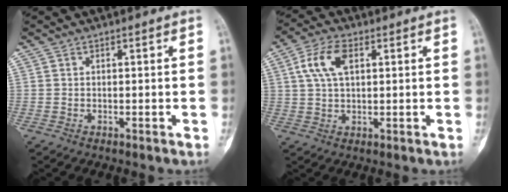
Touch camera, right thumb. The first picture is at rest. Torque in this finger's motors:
{"motor_torque": [1.08, 1.10, 0.27, -0.17, 0.01]}